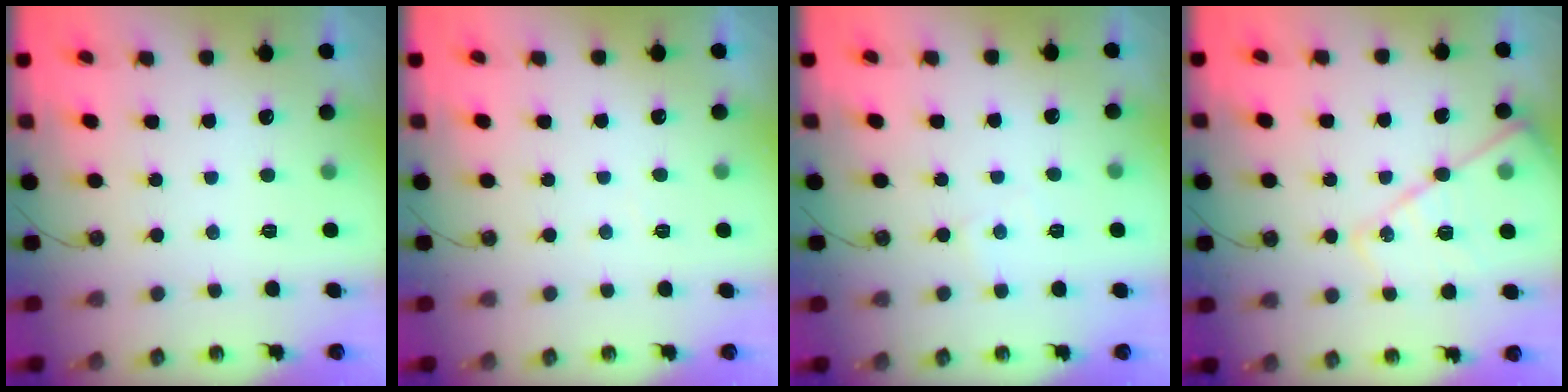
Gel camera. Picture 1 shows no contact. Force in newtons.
{"total": 2.9, "press": 2.9, "slide": 0.5}
{"total": 3.0, "press": 3.0, "slide": 0.5}
{"total": 15.5, "press": 15.4, "slide": 1.6}